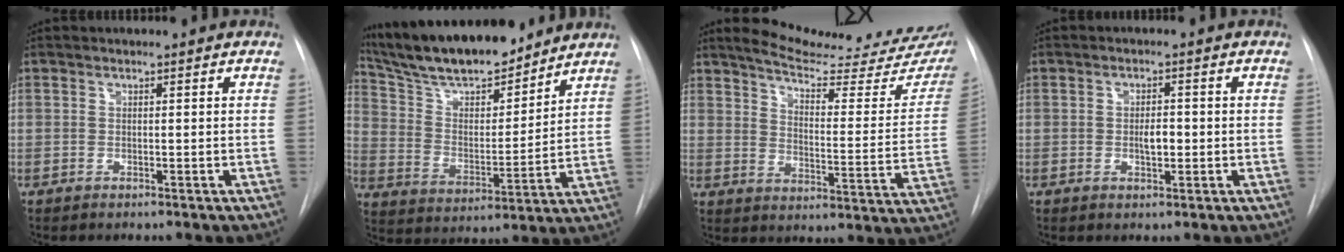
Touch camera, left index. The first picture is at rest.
{"total": 18.4, "force": [16.3, 3.5, 7.9], "torque": [-0.140, 0.009, 0.280]}
{"total": 22.0, "force": [19.2, 3.3, 10.3], "torque": [-0.140, -0.061, 0.237]}
{"total": 2.7, "force": [-0.3, 1.2, 2.4], "torque": [-0.041, 0.002, -0.003]}